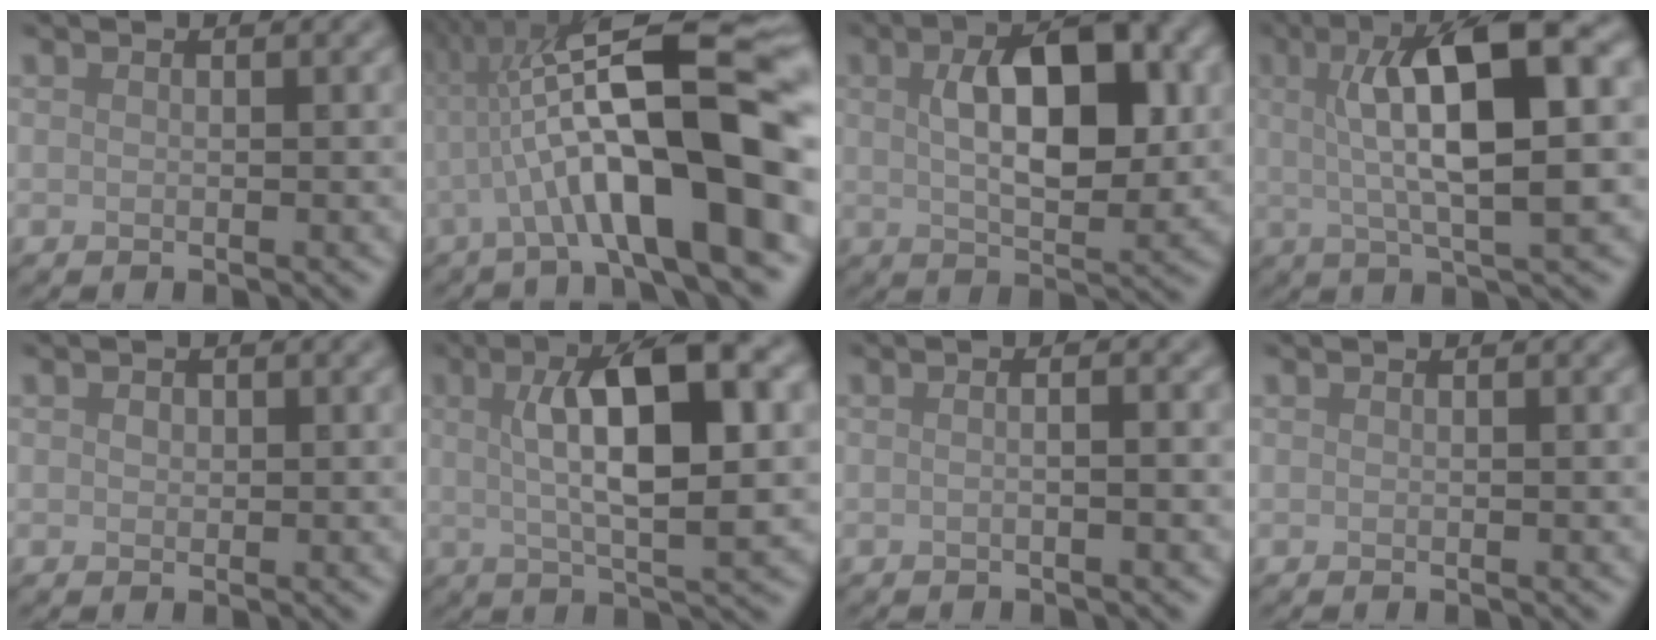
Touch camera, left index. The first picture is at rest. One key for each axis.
{"total": 13.8, "fx": -1.1, "fy": 3.1, "fz": 13.4, "tx": -0.204, "ty": 0.029, "tz": -0.020}
{"total": 8.5, "fx": 1.6, "fy": 3.8, "fz": 7.5, "tx": -0.116, "ty": 0.009, "tz": 0.026}
{"total": 11.7, "fx": 2.3, "fy": 3.4, "fz": 10.9, "tx": -0.156, "ty": 0.018, "tz": 0.035}
{"total": 0.6, "fx": 0.2, "fy": 0.5, "fz": 0.3, "tx": -0.006, "ty": -0.001, "tz": 0.001}
{"total": 10.5, "fx": 2.4, "fy": 3.2, "fz": 9.7, "tx": -0.139, "ty": 0.010, "tz": 0.036}
{"total": 3.5, "fx": 0.5, "fy": 1.8, "fz": 2.9, "tx": -0.001, "ty": 0.010, "tz": -0.024}
{"total": 0.0}